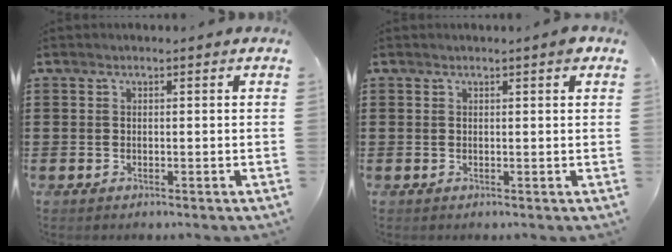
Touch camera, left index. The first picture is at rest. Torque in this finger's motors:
{"motor_torque": [2.14, 0.00, 0.05, 0.06]}